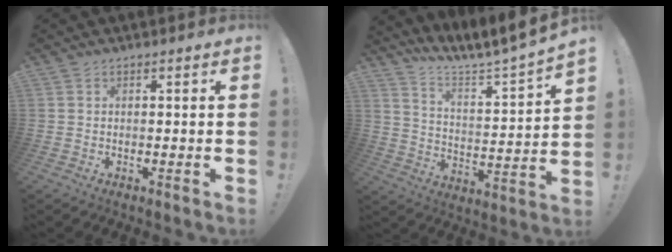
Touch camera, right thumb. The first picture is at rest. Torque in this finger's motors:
{"motor_torque": [0.00, 0.00, 0.43, 0.46, 0.00]}